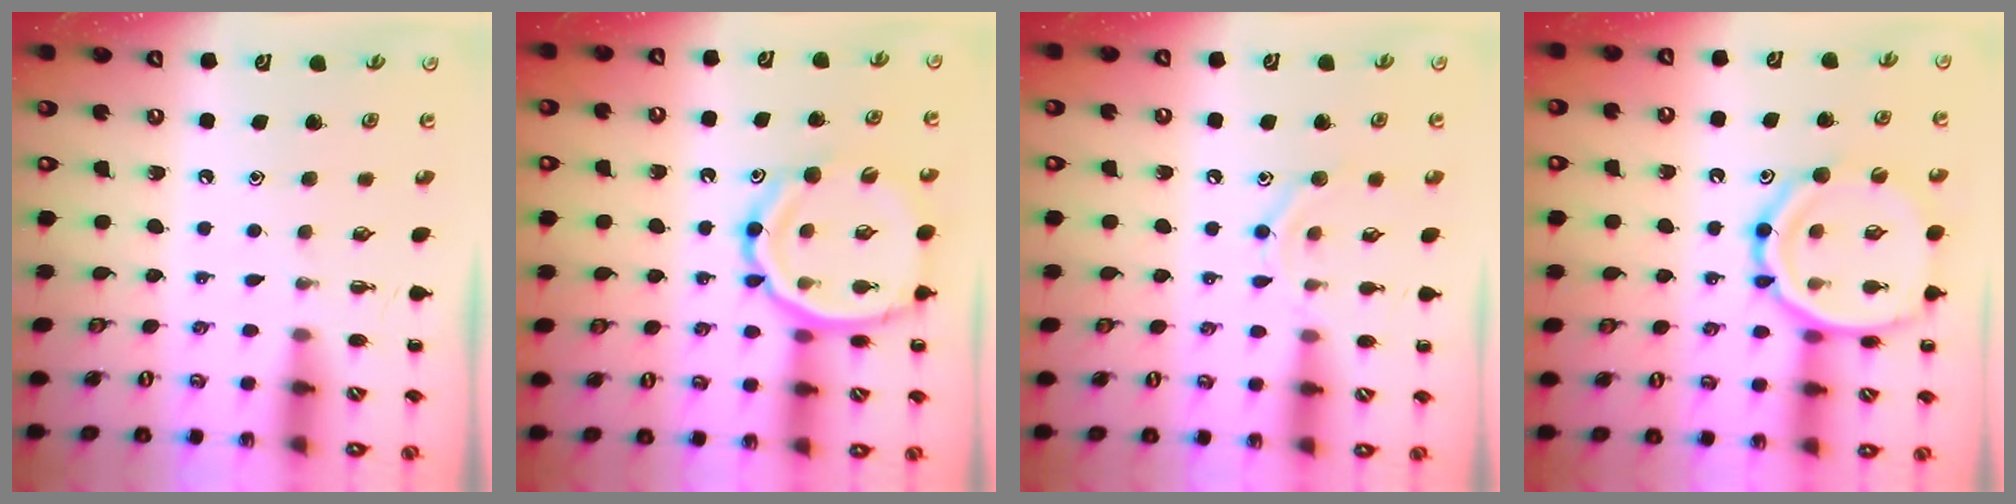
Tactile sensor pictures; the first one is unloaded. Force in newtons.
{"total": 14.8, "press": 14.4, "slide": 3.5}
{"total": 9.0, "press": 8.9, "slide": 1.5}
{"total": 17.5, "press": 17.3, "slide": 2.6}